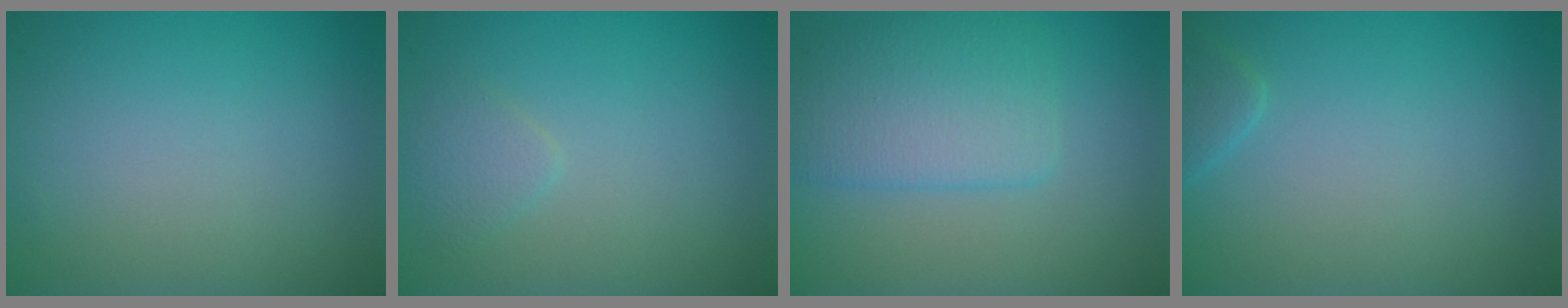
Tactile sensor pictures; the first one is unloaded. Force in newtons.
{"total": 1.3, "press": 1.3, "slide": 0.1}
{"total": 4.4, "press": 4.4, "slide": 0.0}
{"total": 1.4, "press": 1.4, "slide": 0.1}